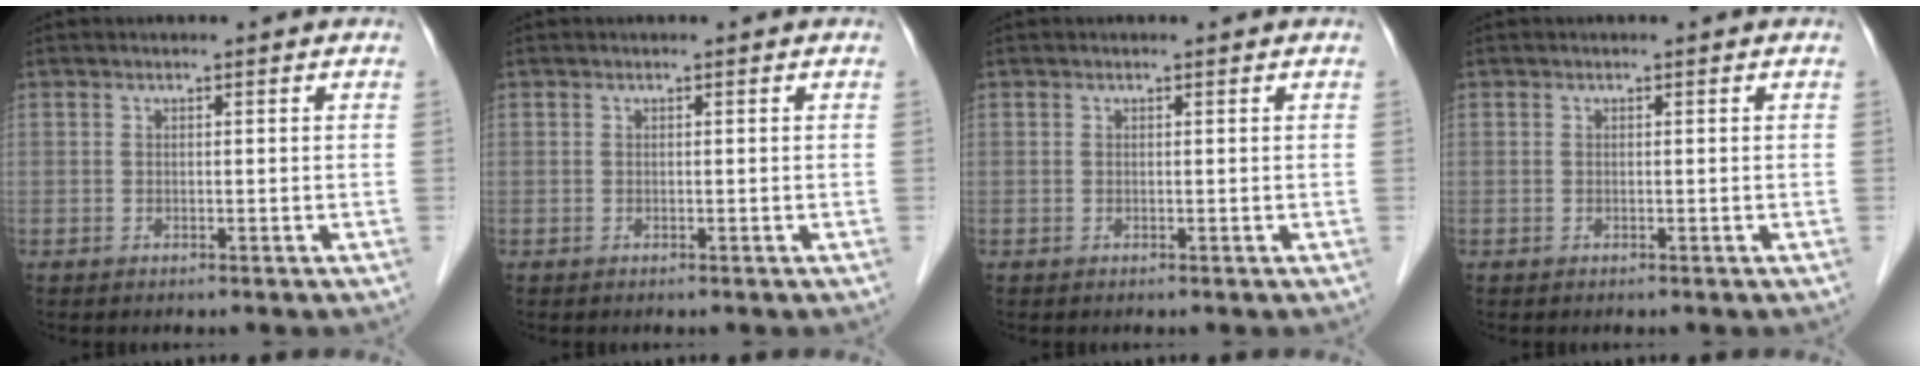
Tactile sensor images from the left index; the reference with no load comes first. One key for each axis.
{"total": 0.0}
{"total": 0.0}
{"total": 0.0}